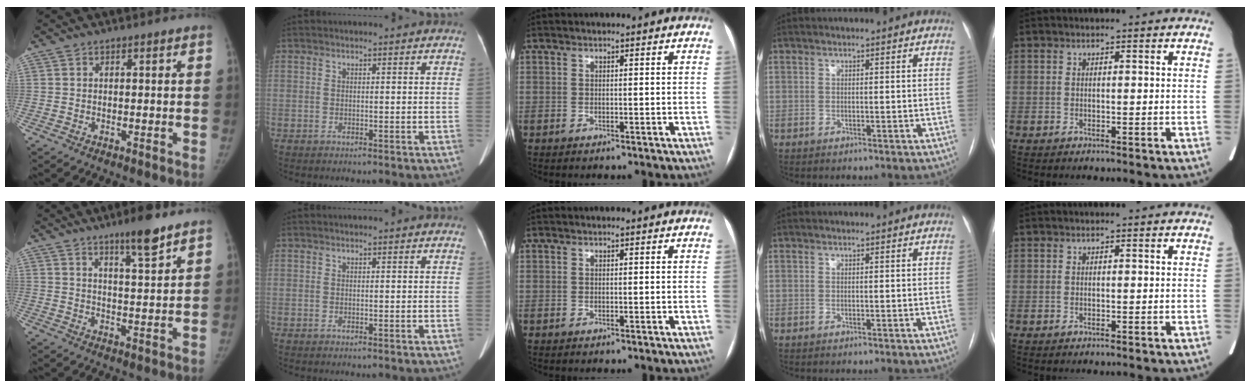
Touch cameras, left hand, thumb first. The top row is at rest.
{"thumb": {"total": 7.3, "force": [5.3, 0.9, 5.0], "torque": [-0.071, -0.036, 0.083]}}